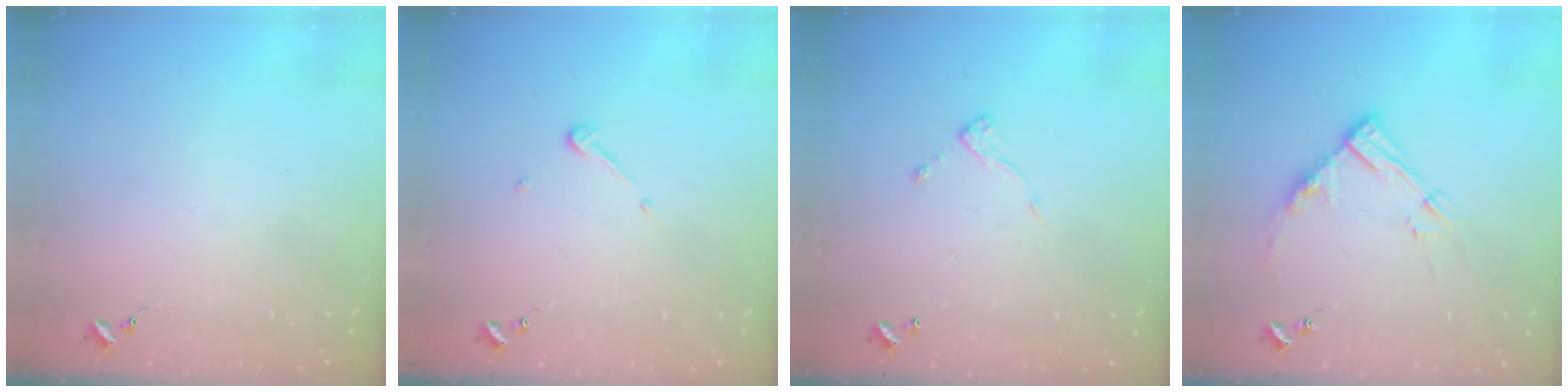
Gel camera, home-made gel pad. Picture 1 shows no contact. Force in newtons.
{"total": 3.7, "press": 3.7, "slide": 0.3}
{"total": 5.3, "press": 5.3, "slide": 0.2}
{"total": 13.1, "press": 13.0, "slide": 1.3}